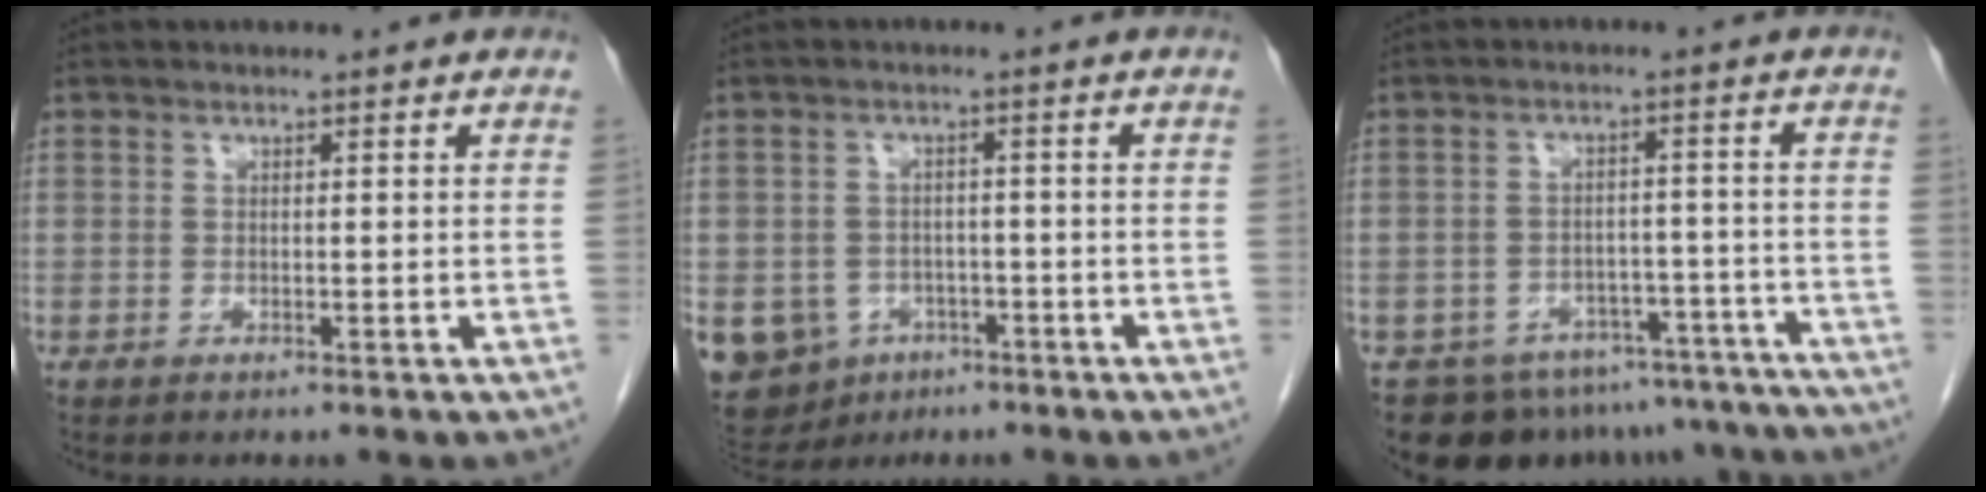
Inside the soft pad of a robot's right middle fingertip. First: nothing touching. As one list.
[{"total": 11.8, "force": [-5.2, 9.8, 3.9], "torque": [-0.108, 0.005, -0.068]}, {"total": 16.3, "force": [-13.8, 7.9, 3.9], "torque": [-0.048, 0.025, -0.161]}]